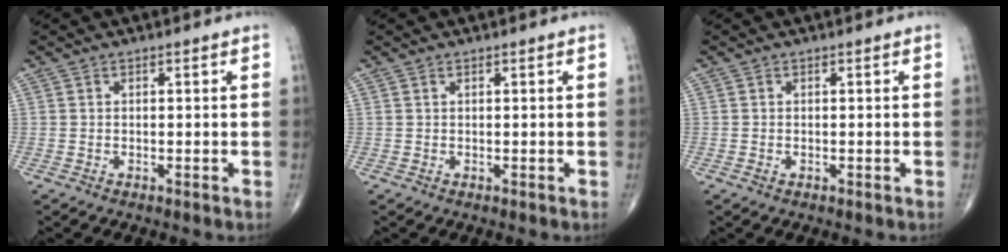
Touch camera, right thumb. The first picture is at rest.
{"total": 0.0}
{"total": 0.6, "force": [-0.2, 0.4, 0.4], "torque": [-0.011, 0.002, -0.003]}